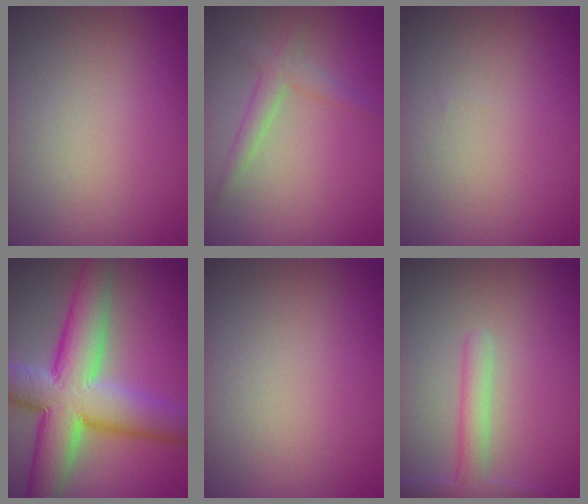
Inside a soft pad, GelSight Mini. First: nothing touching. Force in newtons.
{"total": 2.1, "press": 2.1, "slide": 0.1}
{"total": 0.0}
{"total": 11.2, "press": 11.2, "slide": 0.5}
{"total": 0.0}
{"total": 2.4, "press": 2.4, "slide": 0.2}